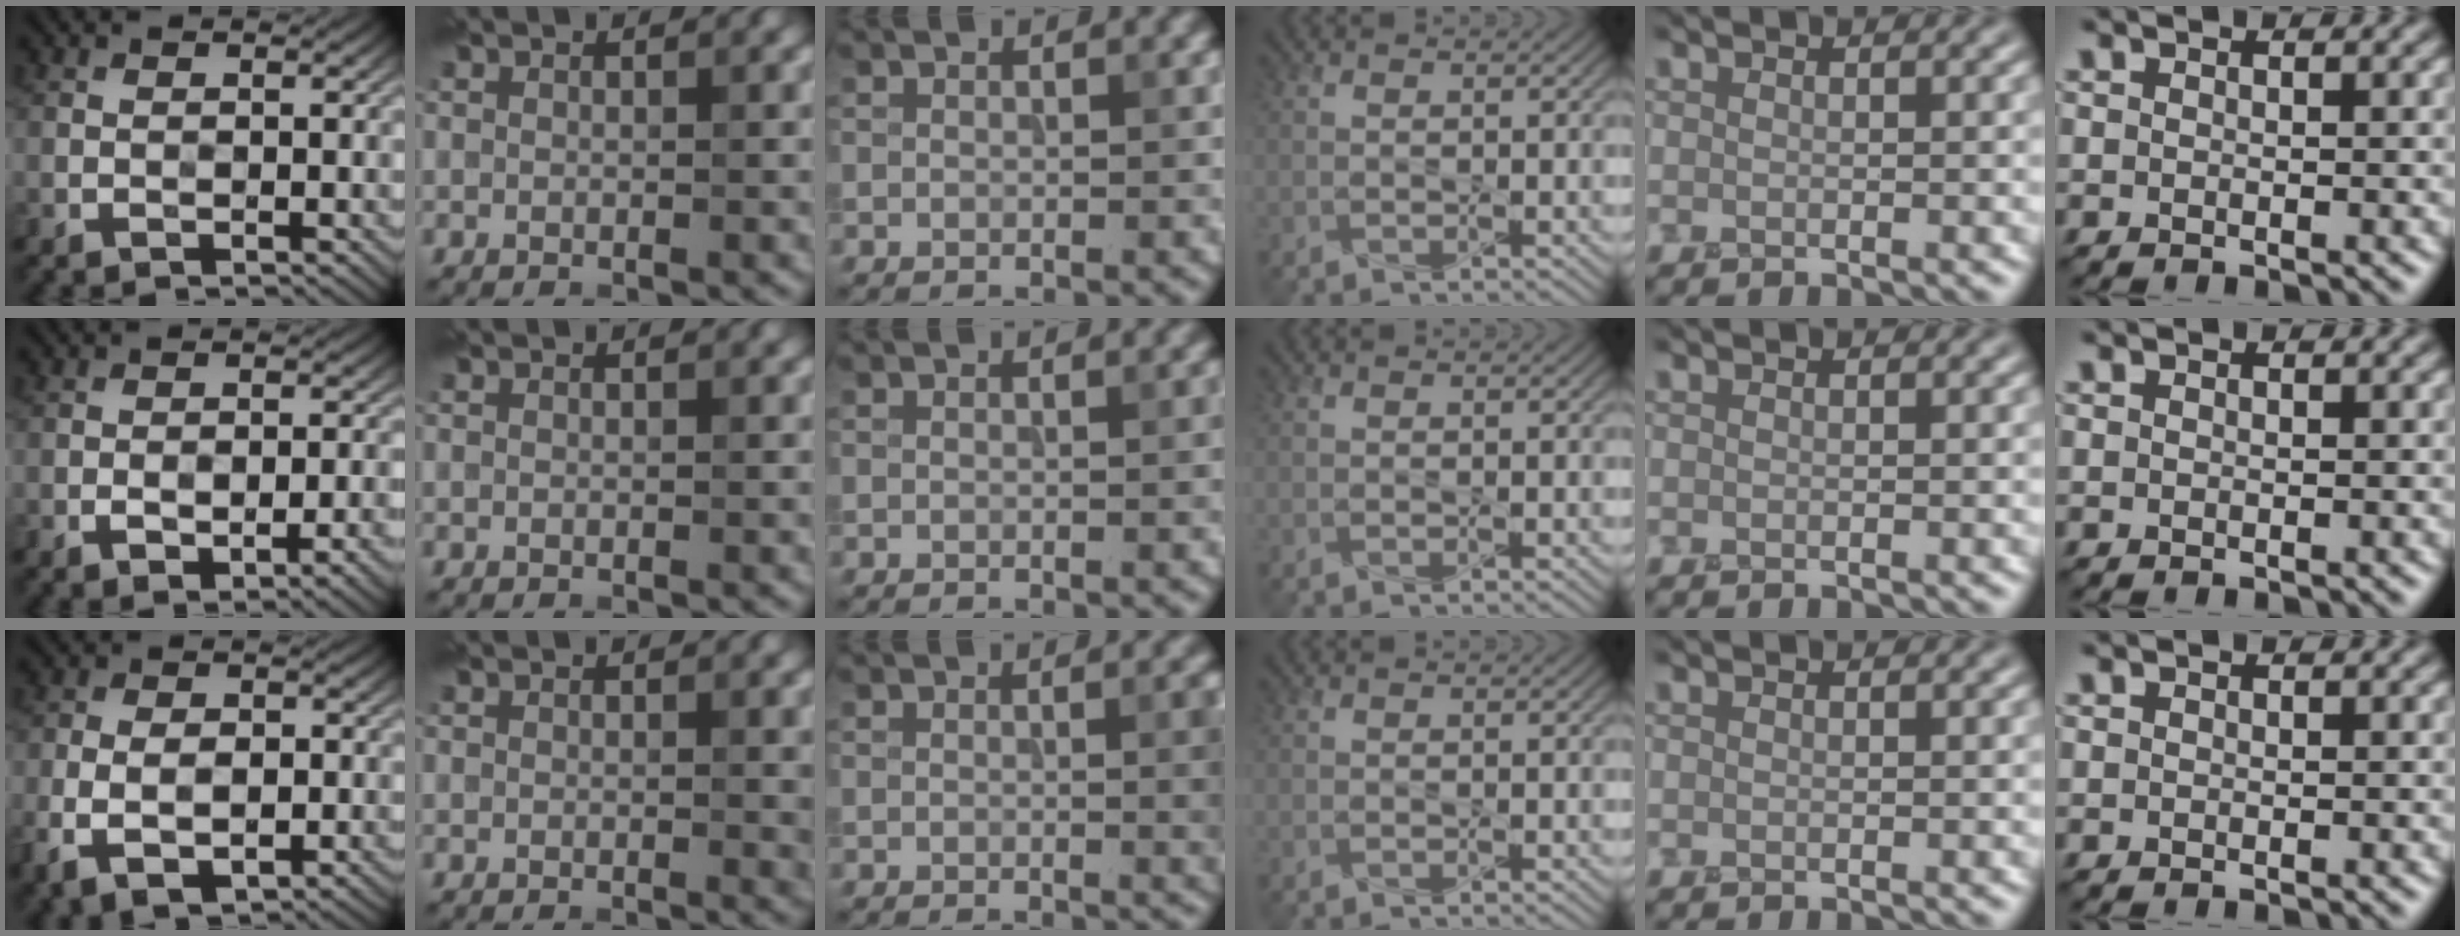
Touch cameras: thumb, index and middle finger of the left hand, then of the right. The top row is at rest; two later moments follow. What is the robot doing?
{"motion": "squeeze", "object": "air blower"}